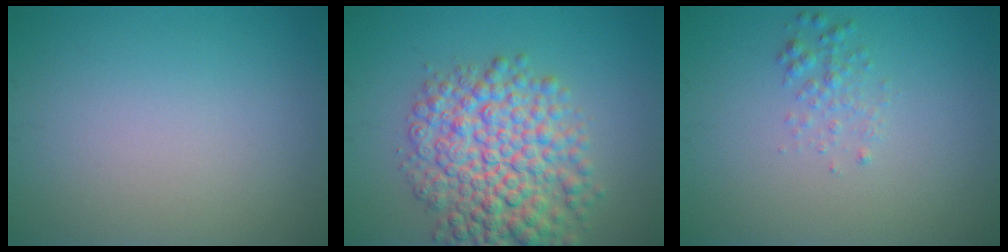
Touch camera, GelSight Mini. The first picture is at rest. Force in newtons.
{"total": 8.3, "press": 8.3, "slide": 0.2}
{"total": 1.4, "press": 1.4, "slide": 0.0}